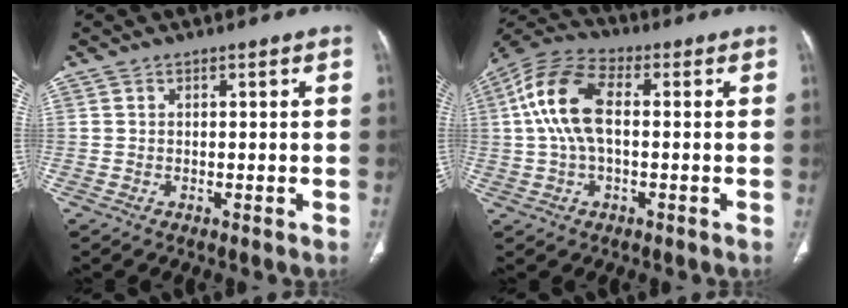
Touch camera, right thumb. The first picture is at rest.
{"total": 10.8, "force": [0.8, 5.5, 9.2], "torque": [-0.196, 0.026, 0.011]}